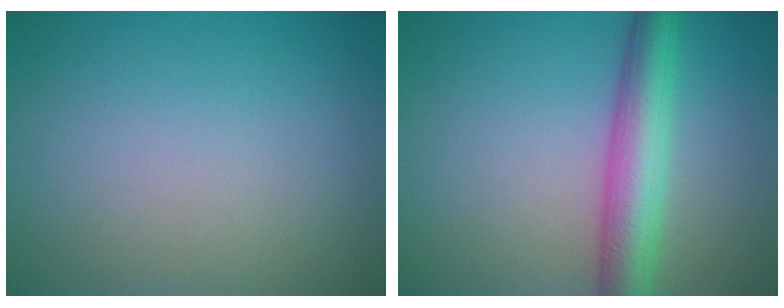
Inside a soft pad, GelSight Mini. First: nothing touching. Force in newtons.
{"total": 5.9, "press": 5.9, "slide": 0.2}